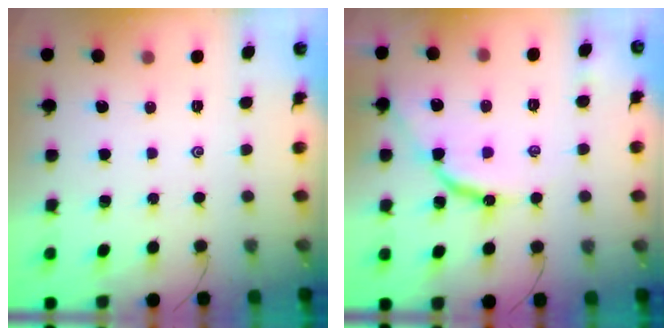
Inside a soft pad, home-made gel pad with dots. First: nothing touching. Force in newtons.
{"total": 9.2, "press": 9.2, "slide": 0.9}